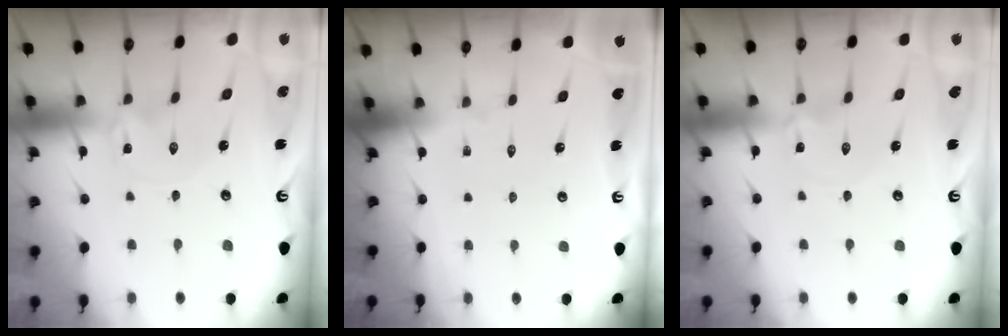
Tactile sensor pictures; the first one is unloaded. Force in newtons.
{"total": 0.0}
{"total": 0.5, "press": 0.5, "slide": 0.2}